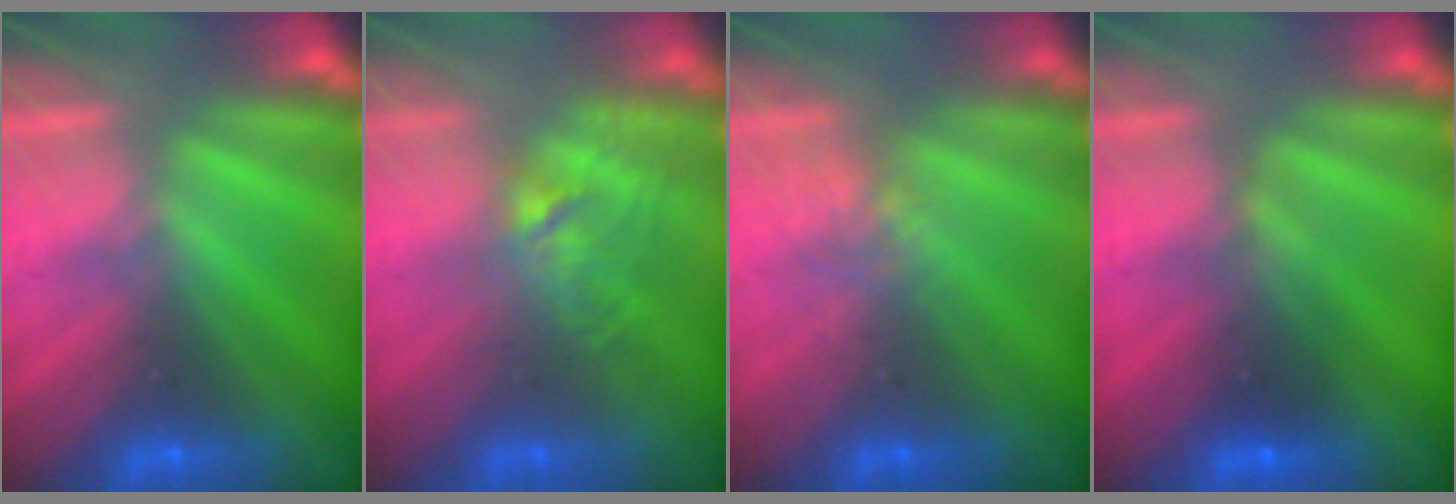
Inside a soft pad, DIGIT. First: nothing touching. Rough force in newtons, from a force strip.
{"total": 2.8}
{"total": 2.2}
{"total": 2.7}